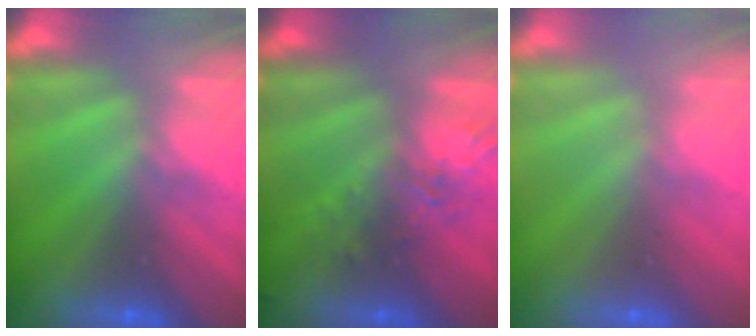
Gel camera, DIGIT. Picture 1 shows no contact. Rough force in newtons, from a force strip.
{"total": 2.4}
{"total": 3.1}